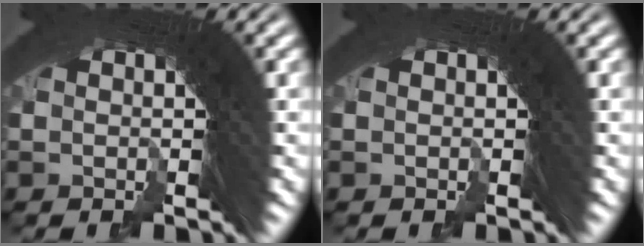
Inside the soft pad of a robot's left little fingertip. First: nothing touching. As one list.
[{"total": 0.0}]